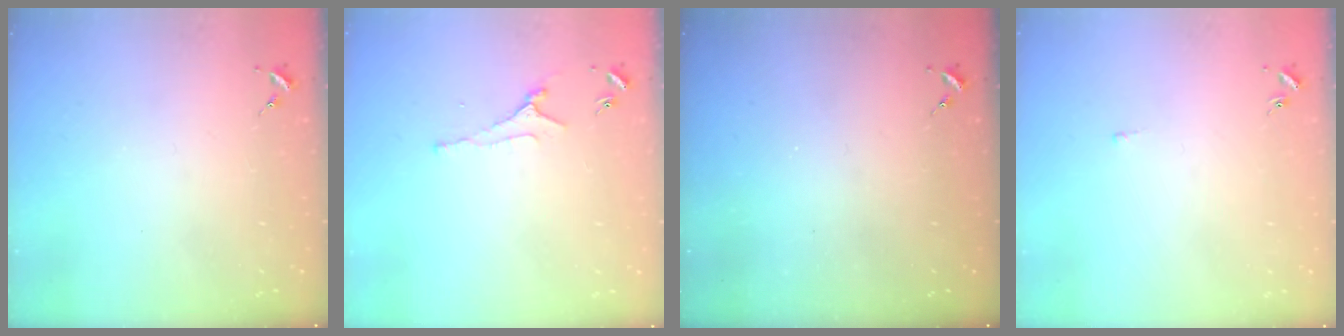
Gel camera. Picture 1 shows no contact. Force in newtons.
{"total": 3.7, "press": 3.7, "slide": 0.7}
{"total": 0.0}
{"total": 2.0, "press": 1.9, "slide": 0.4}